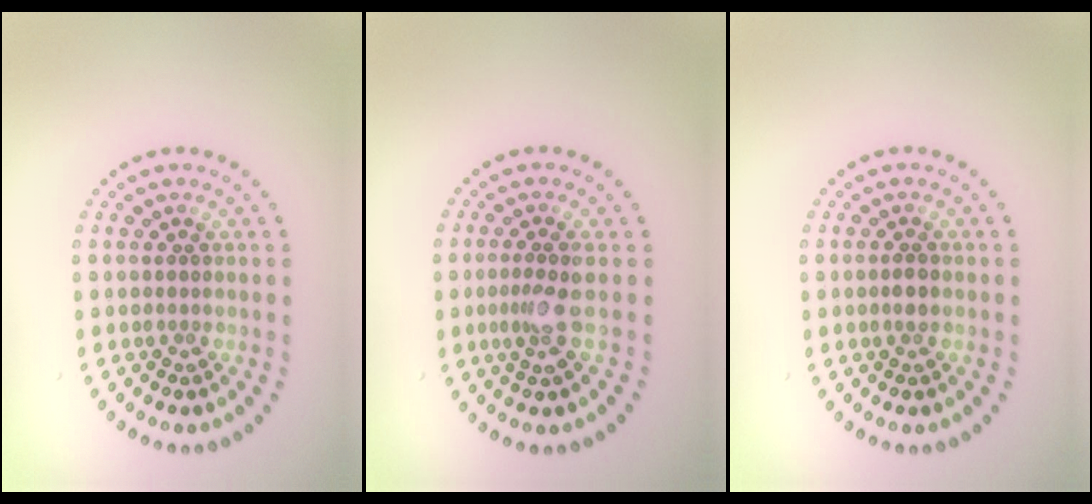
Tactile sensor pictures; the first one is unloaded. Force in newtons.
{"total": 2.0, "press": 1.5, "slide": 1.4}
{"total": 1.0, "press": 1.0, "slide": 0.4}